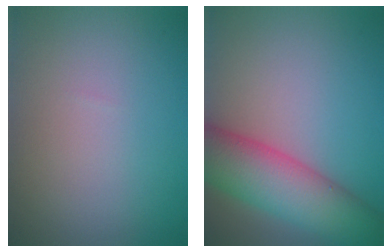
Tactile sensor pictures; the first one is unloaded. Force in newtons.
{"total": 9.1, "press": 9.1, "slide": 0.3}